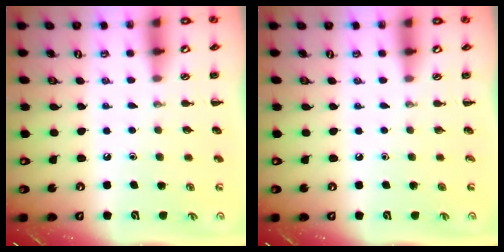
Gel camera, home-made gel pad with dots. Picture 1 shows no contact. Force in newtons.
{"total": 0.0}